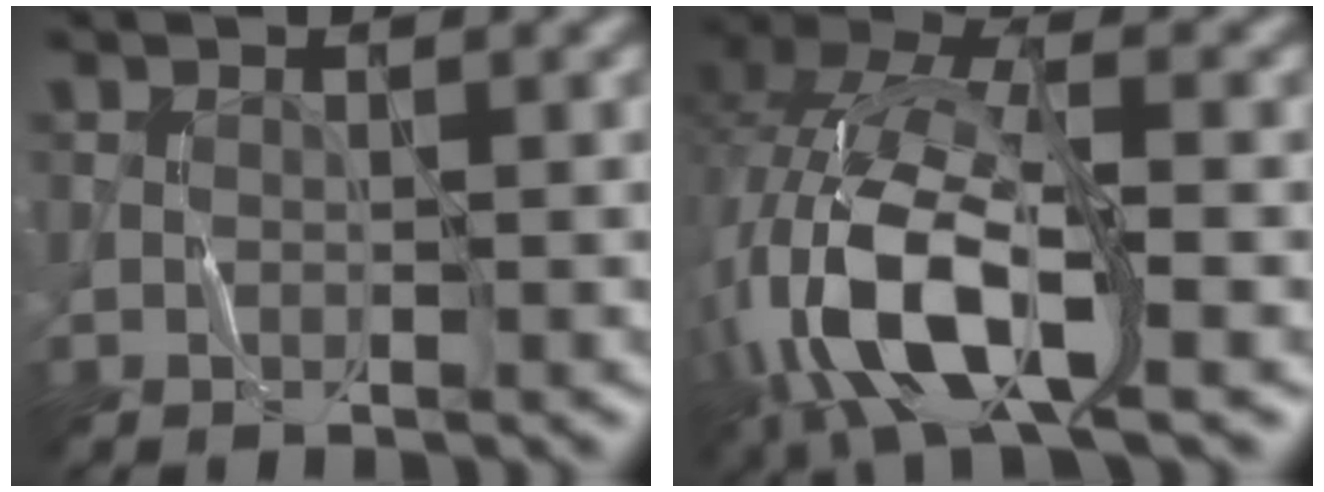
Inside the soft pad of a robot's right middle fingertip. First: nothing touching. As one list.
[{"total": 12.9, "force": [-4.7, 5.1, 10.9], "torque": [-0.239, 0.002, -0.096]}]